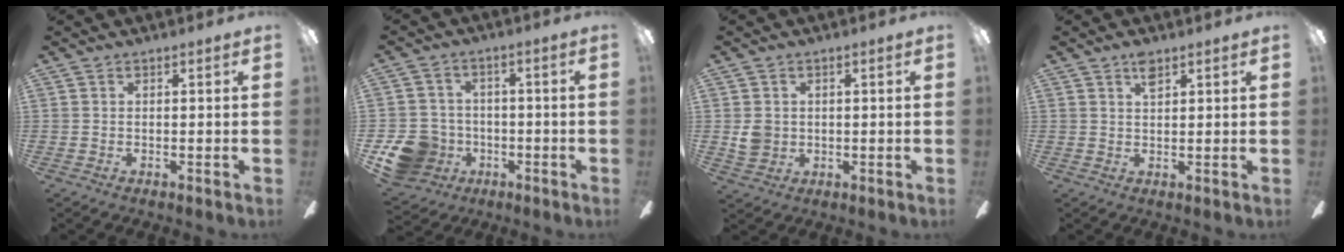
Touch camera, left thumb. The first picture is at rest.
{"total": 10.7, "force": [-4.5, 9.1, 3.5], "torque": [-0.084, 0.032, -0.074]}
{"total": 4.1, "force": [0.4, 3.8, 1.7], "torque": [-0.017, 0.003, 0.008]}
{"total": 3.0, "force": [2.0, 1.3, 1.9], "torque": [-0.035, -0.001, 0.035]}